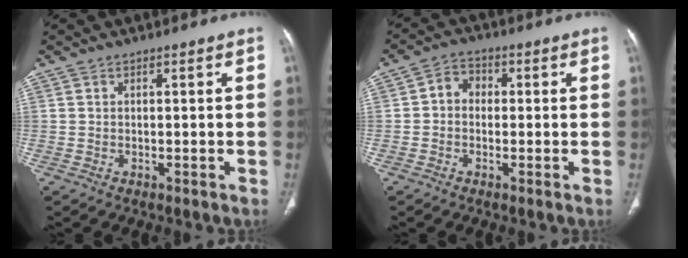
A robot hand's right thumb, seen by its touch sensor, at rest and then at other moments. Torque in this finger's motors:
{"motor_torque": [0.00, 0.00, 0.24, -0.32, 0.01]}